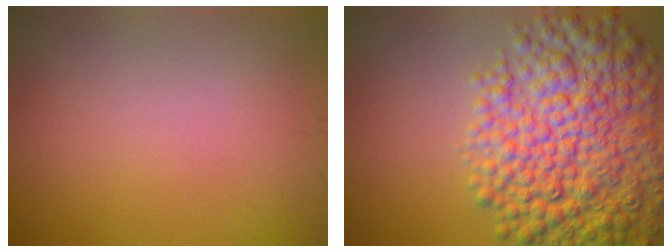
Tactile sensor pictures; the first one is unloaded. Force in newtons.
{"total": 10.5, "press": 10.4, "slide": 0.3}